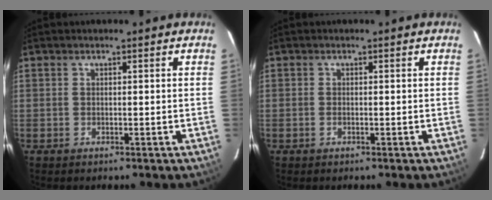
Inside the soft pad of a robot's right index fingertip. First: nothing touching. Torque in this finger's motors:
{"motor_torque": [-0.10, -0.04, -0.09, 0.00]}